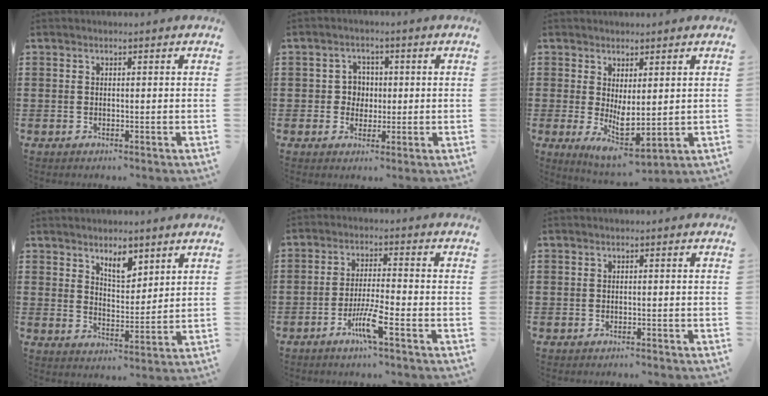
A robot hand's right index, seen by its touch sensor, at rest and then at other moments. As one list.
[{"total": 3.5, "force": [0.0, 3.2, 1.4], "torque": [-0.040, 0.010, -0.006]}, {"total": 4.0, "force": [0.8, 1.4, 3.7], "torque": [-0.064, -0.014, 0.016]}, {"total": 4.9, "force": [3.6, 2.1, 2.7], "torque": [-0.046, -0.006, 0.062]}, {"total": 5.7, "force": [-3.2, 0.3, 4.8], "torque": [-0.106, -0.013, -0.063]}, {"total": 0.7, "force": [-0.7, 0.1, 0.0], "torque": [-0.003, 0.000, -0.014]}]